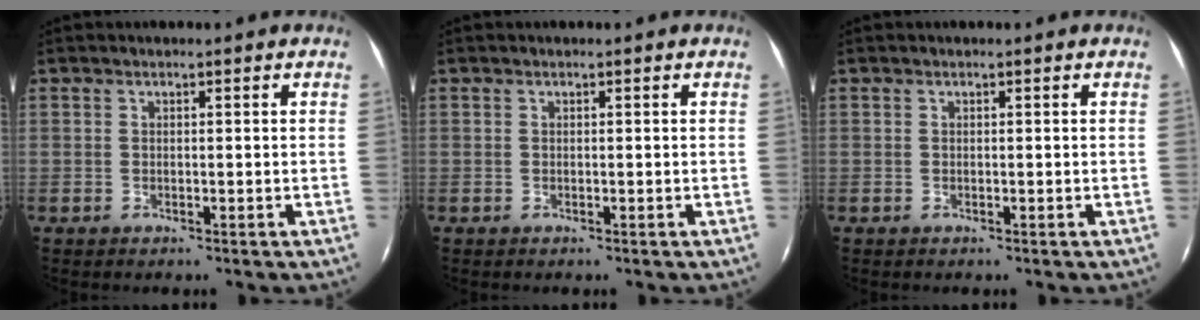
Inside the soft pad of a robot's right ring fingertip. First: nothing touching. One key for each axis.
{"total": 0.0}
{"total": 0.0}